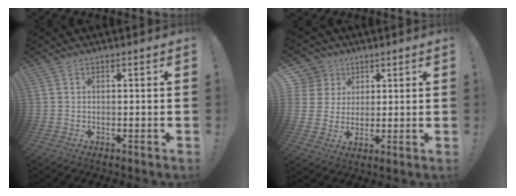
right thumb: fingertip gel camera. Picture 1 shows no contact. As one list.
[{"total": 7.4, "force": [2.9, 6.7, 1.0], "torque": [-0.018, -0.019, 0.062]}]